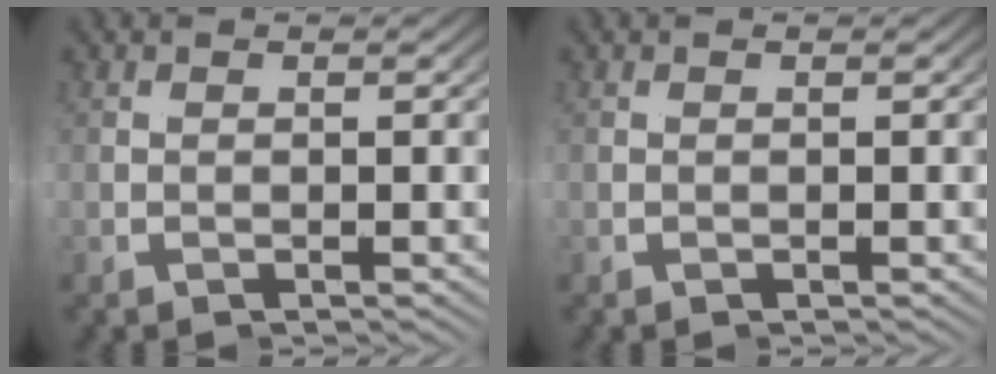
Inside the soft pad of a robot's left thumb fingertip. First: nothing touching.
{"total": 0.0}